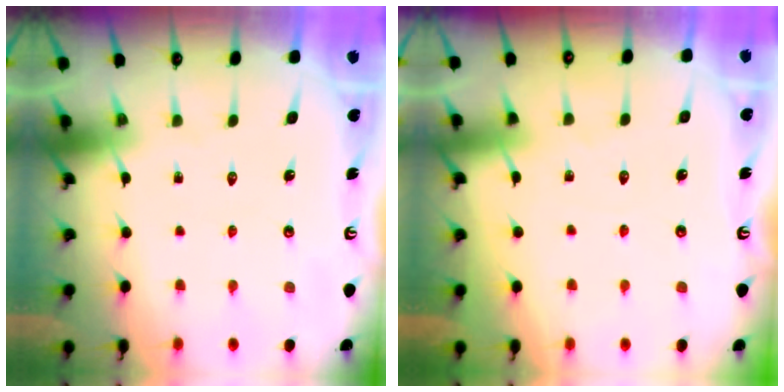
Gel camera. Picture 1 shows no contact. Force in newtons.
{"total": 2.9, "press": 2.9, "slide": 0.3}